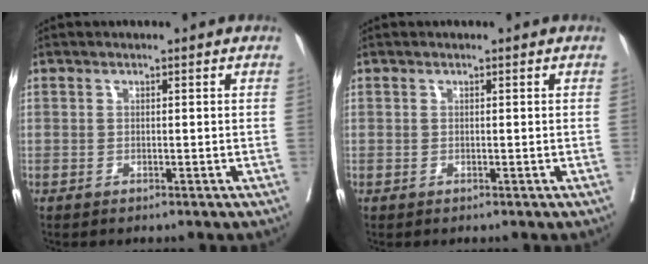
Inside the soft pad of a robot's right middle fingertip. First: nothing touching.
{"total": 0.0}